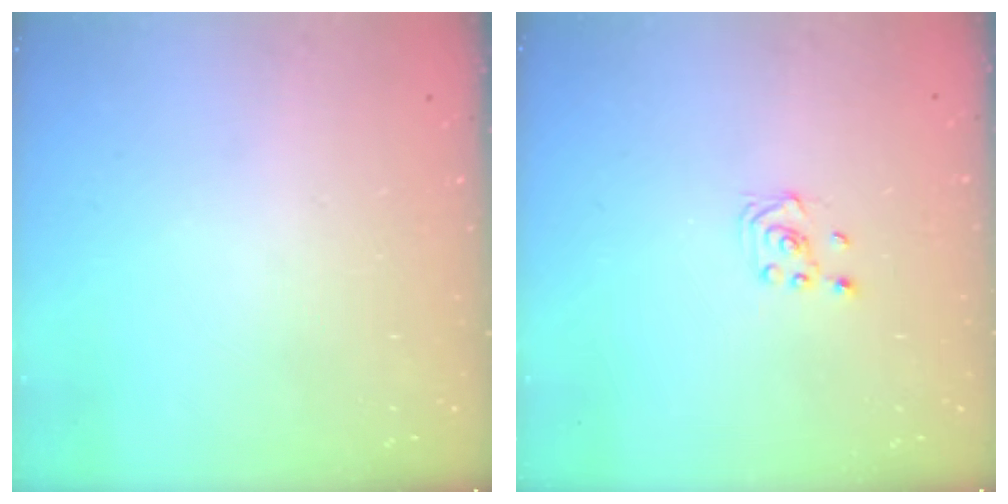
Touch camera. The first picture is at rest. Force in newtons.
{"total": 2.0, "press": 1.8, "slide": 0.8}